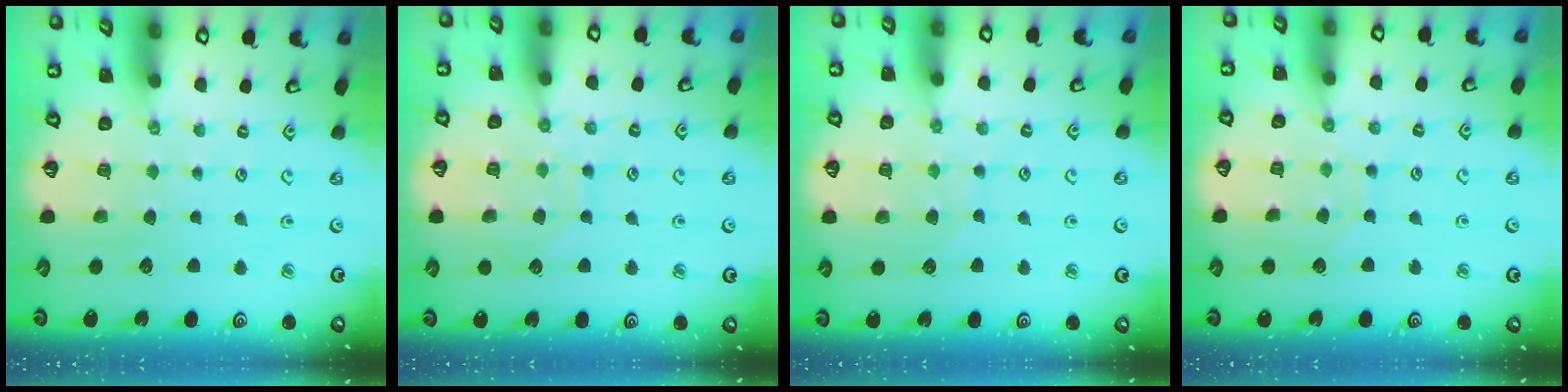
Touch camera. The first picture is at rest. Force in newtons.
{"total": 8.7, "press": 8.6, "slide": 0.7}
{"total": 6.8, "press": 6.7, "slide": 0.4}
{"total": 5.0, "press": 4.9, "slide": 0.4}